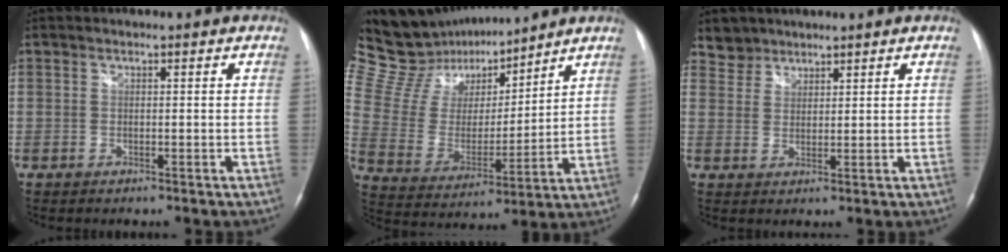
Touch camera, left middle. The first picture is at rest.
{"total": 18.1, "force": [15.9, 5.7, 6.4], "torque": [-0.117, 0.016, 0.290]}
{"total": 3.3, "force": [2.8, 1.7, -0.6], "torque": [0.020, 0.007, 0.051]}